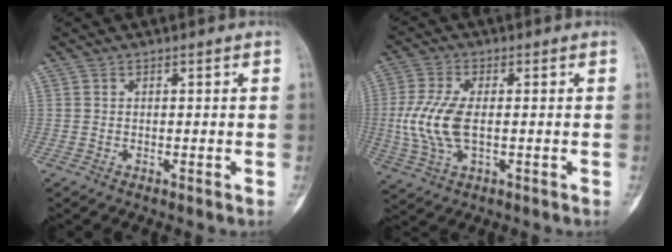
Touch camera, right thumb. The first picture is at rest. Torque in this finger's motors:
{"motor_torque": [0.36, 0.33, 1.17, 0.03, 0.41]}